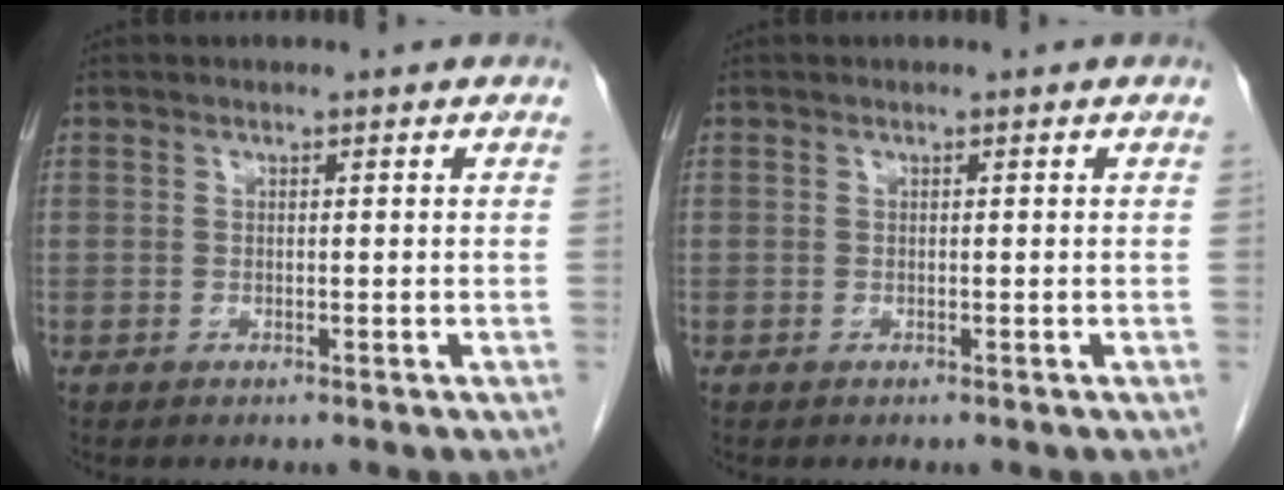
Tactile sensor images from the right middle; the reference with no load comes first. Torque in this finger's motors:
{"motor_torque": [-0.01, 0.04, -0.02, -0.01]}